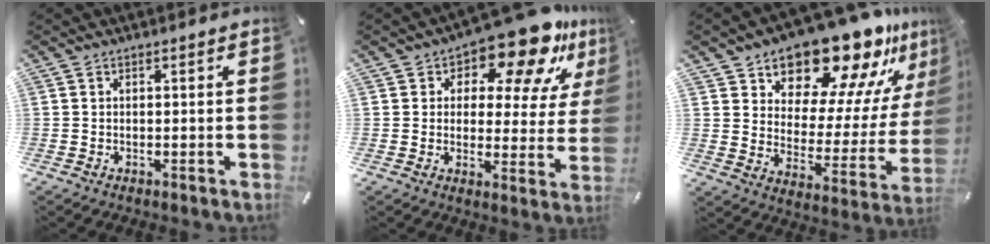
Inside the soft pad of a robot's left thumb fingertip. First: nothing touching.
{"total": 15.5, "force": [11.0, 6.5, 8.7], "torque": [-0.128, -0.079, 0.184]}
{"total": 19.6, "force": [16.0, 8.5, 7.4], "torque": [-0.099, -0.134, 0.268]}